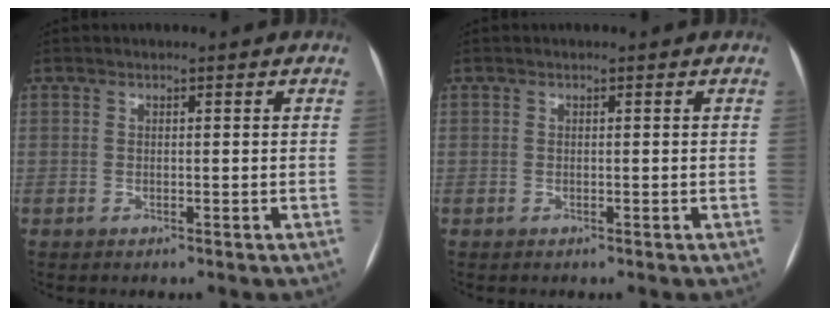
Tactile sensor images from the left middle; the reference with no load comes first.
{"total": 0.0}